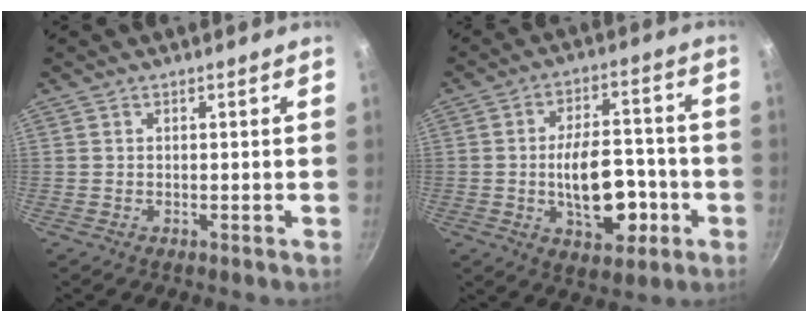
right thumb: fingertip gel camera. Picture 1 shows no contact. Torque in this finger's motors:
{"motor_torque": [1.98, 2.82, 2.16, -0.61, 0.94]}